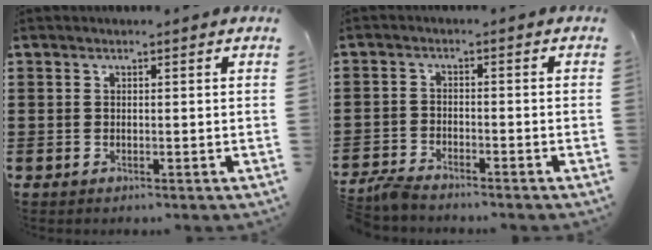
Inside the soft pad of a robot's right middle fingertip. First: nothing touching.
{"total": 2.9, "force": [-2.8, 0.3, 0.6], "torque": [-0.028, 0.000, -0.063]}